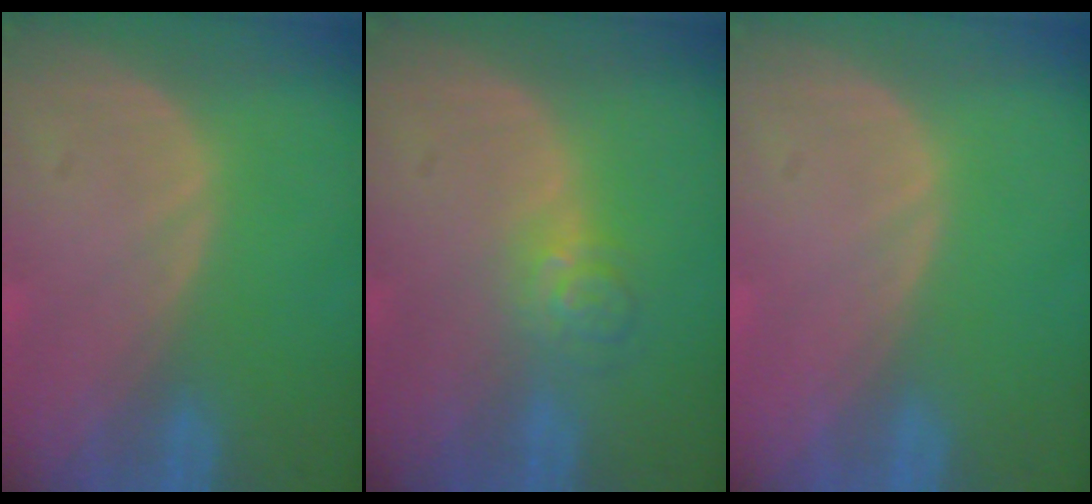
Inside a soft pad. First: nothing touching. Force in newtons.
{"total": 3.6, "press": 3.5, "slide": 0.7}
{"total": 0.0}